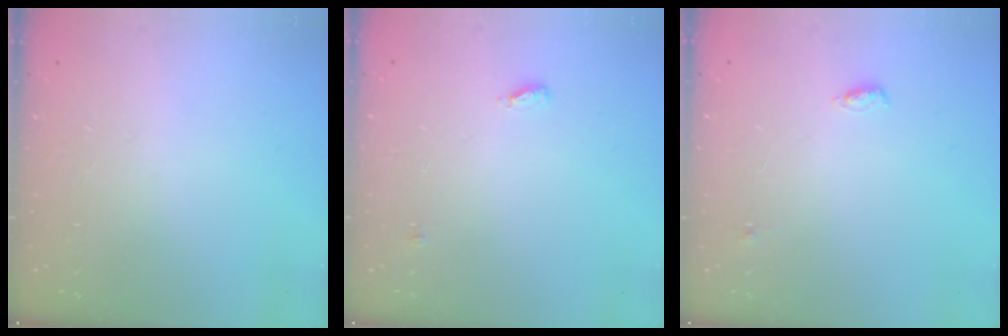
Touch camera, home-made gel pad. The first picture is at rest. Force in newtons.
{"total": 4.6, "press": 4.5, "slide": 0.7}
{"total": 4.5, "press": 4.3, "slide": 1.2}